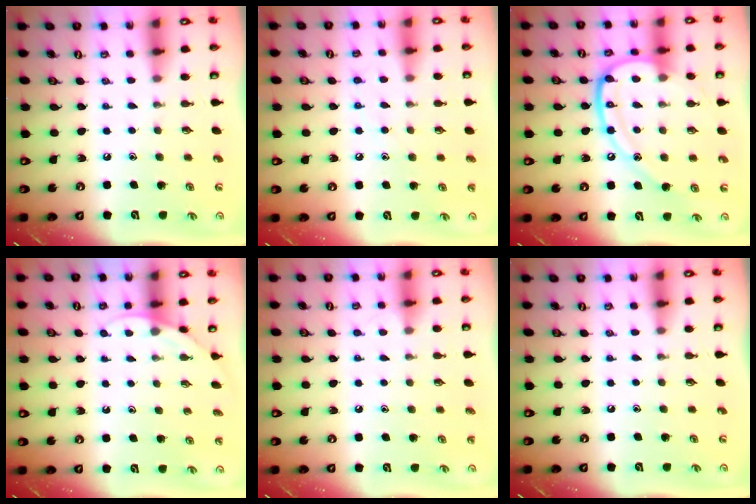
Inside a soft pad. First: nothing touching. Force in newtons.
{"total": 9.3, "press": 9.3, "slide": 0.6}
{"total": 15.1, "press": 15.0, "slide": 1.5}
{"total": 3.9, "press": 3.9, "slide": 0.3}
{"total": 3.0, "press": 3.0, "slide": 0.3}
{"total": 0.0}